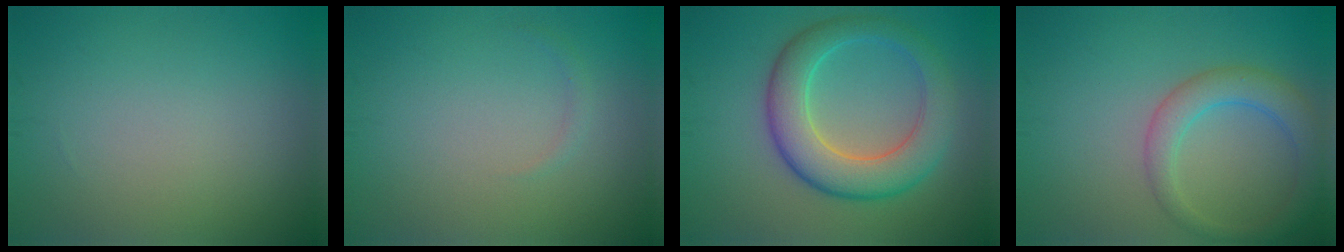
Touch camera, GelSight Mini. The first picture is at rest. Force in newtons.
{"total": 0.6, "press": 0.6, "slide": 0.0}
{"total": 7.1, "press": 7.1, "slide": 0.2}
{"total": 3.8, "press": 3.8, "slide": 0.2}